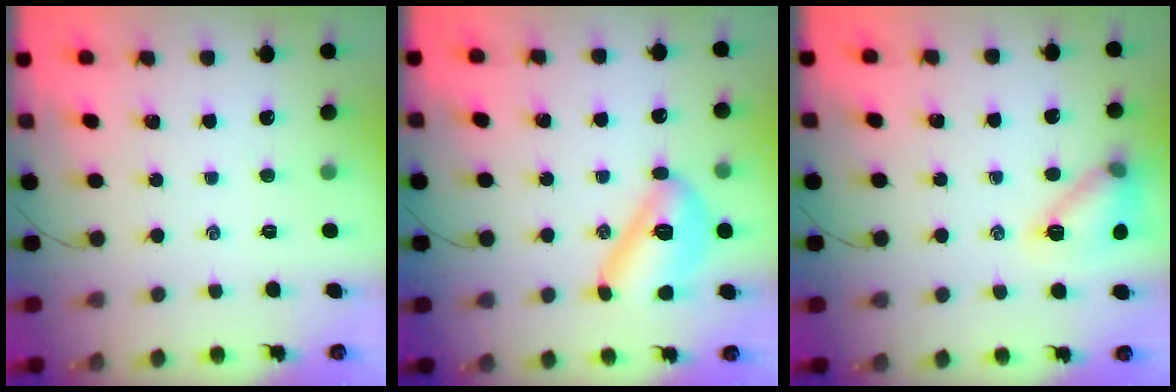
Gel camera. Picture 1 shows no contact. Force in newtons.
{"total": 11.7, "press": 11.7, "slide": 0.2}
{"total": 12.4, "press": 12.4, "slide": 0.4}